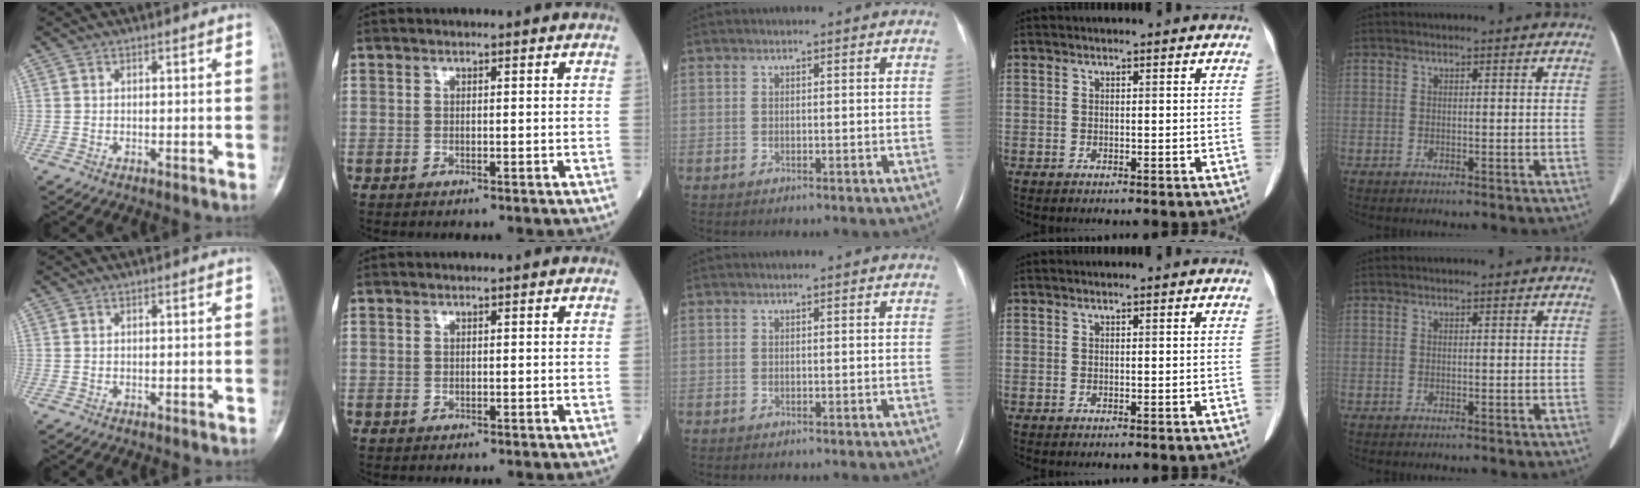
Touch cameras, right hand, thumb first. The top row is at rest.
{}